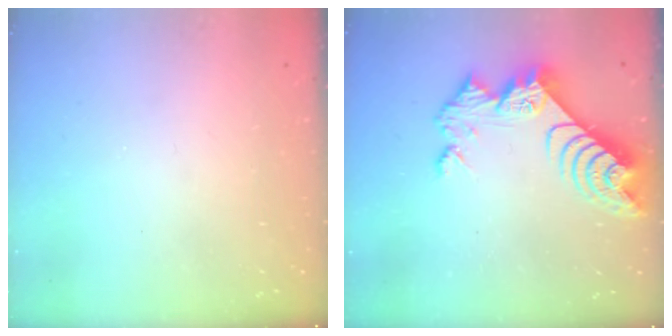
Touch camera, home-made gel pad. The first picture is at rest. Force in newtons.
{"total": 10.0, "press": 10.0, "slide": 0.9}